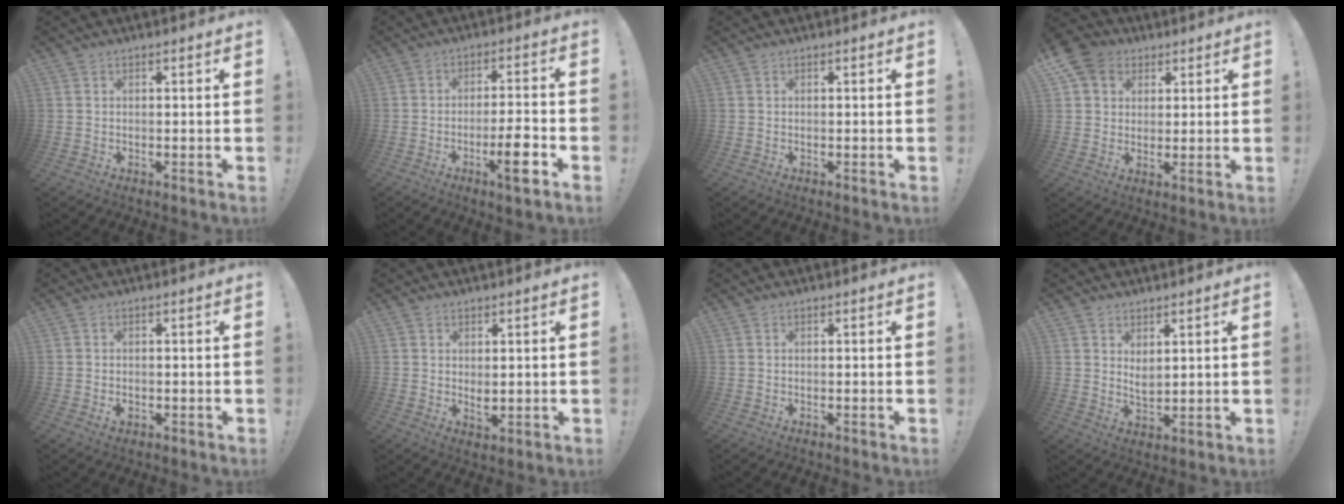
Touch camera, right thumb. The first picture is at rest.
{"total": 9.0, "force": [-4.3, 1.5, 7.8], "torque": [-0.101, 0.014, -0.075]}
{"total": 0.0}
{"total": 9.4, "force": [4.5, 7.6, 3.1], "torque": [-0.048, -0.017, 0.093]}
{"total": 1.1, "force": [-0.4, 1.0, 0.3], "torque": [0.004, 0.001, -0.008]}
{"total": 2.6, "force": [1.0, 1.6, 1.7], "torque": [-0.019, -0.004, 0.018]}
{"total": 0.0}
{"total": 4.0, "force": [3.0, 1.9, 1.9], "torque": [-0.024, -0.020, 0.053]}